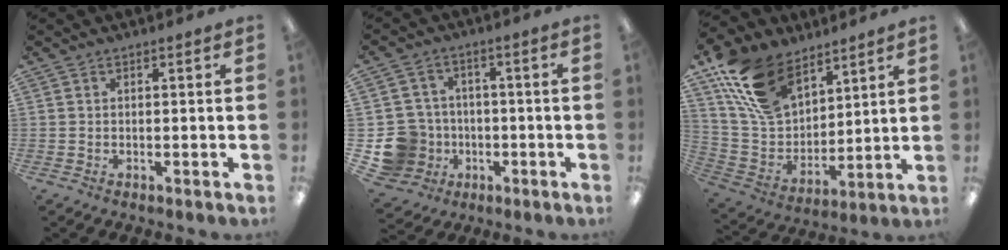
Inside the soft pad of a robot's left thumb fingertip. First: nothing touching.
{"total": 11.1, "force": [-3.5, 10.0, 3.1], "torque": [-0.102, 0.032, -0.054]}
{"total": 19.0, "force": [12.3, 11.0, 9.4], "torque": [-0.199, -0.048, 0.236]}